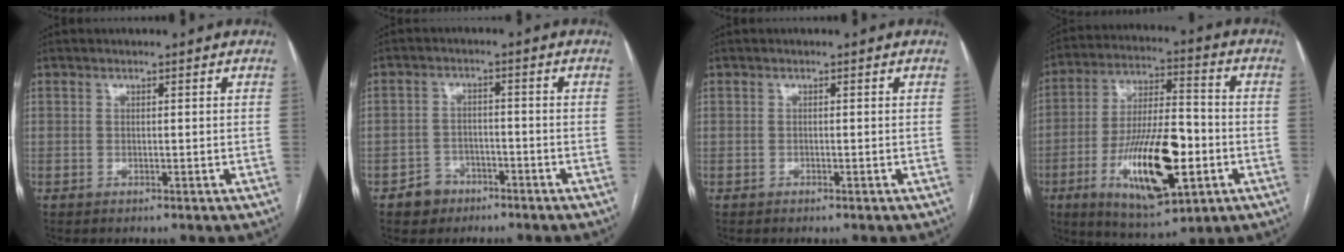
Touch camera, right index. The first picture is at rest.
{"total": 4.1, "force": [-2.6, 3.1, 0.6], "torque": [-0.007, 0.012, -0.040]}
{"total": 0.0}
{"total": 18.6, "force": [-5.6, 5.5, 16.8], "torque": [-0.314, -0.004, -0.087]}